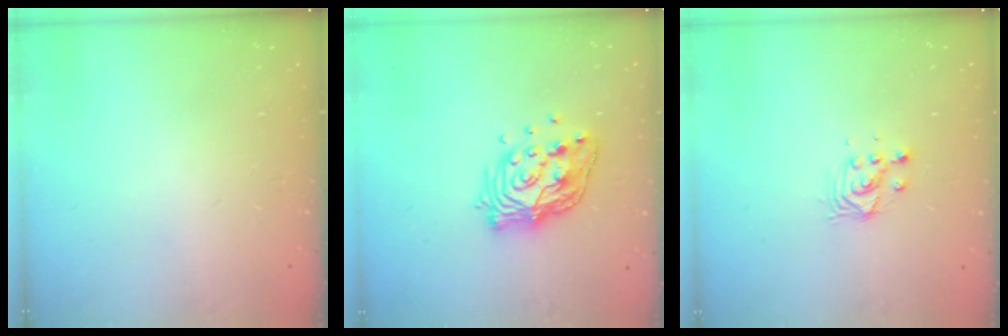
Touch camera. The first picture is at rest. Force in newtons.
{"total": 14.4, "press": 14.3, "slide": 1.0}
{"total": 3.8, "press": 3.8, "slide": 0.3}